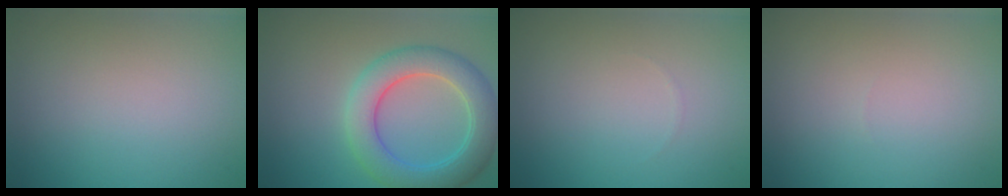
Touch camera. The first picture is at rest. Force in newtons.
{"total": 6.1, "press": 6.1, "slide": 0.2}
{"total": 0.0}
{"total": 0.0}